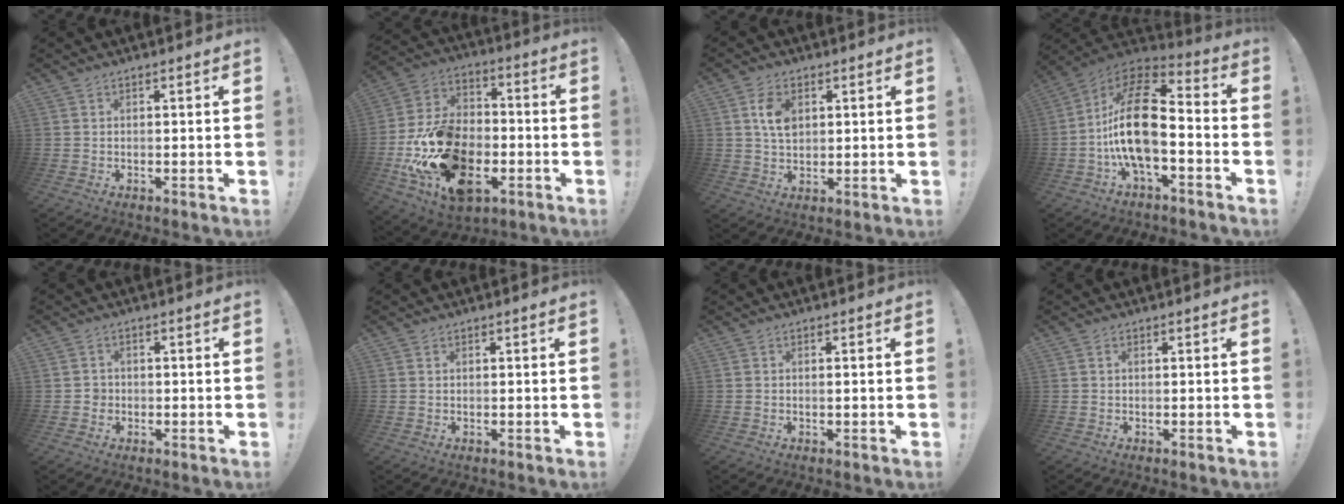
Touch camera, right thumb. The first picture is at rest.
{"total": 23.6, "force": [-8.0, 15.0, 16.5], "torque": [-0.312, 0.045, -0.125]}
{"total": 7.3, "force": [2.2, 4.8, 5.1], "torque": [-0.077, 0.000, 0.040]}
{"total": 21.1, "force": [-2.9, 10.3, 18.1], "torque": [-0.360, 0.030, -0.048]}
{"total": 2.4, "force": [-0.7, 2.2, 0.7], "torque": [-0.008, 0.003, -0.015]}
{"total": 0.0}
{"total": 0.6, "force": [0.1, -0.2, 0.5], "torque": [-0.002, -0.005, 0.000]}
{"total": 0.6, "force": [0.2, 0.4, 0.5], "torque": [-0.014, 0.004, 0.004]}